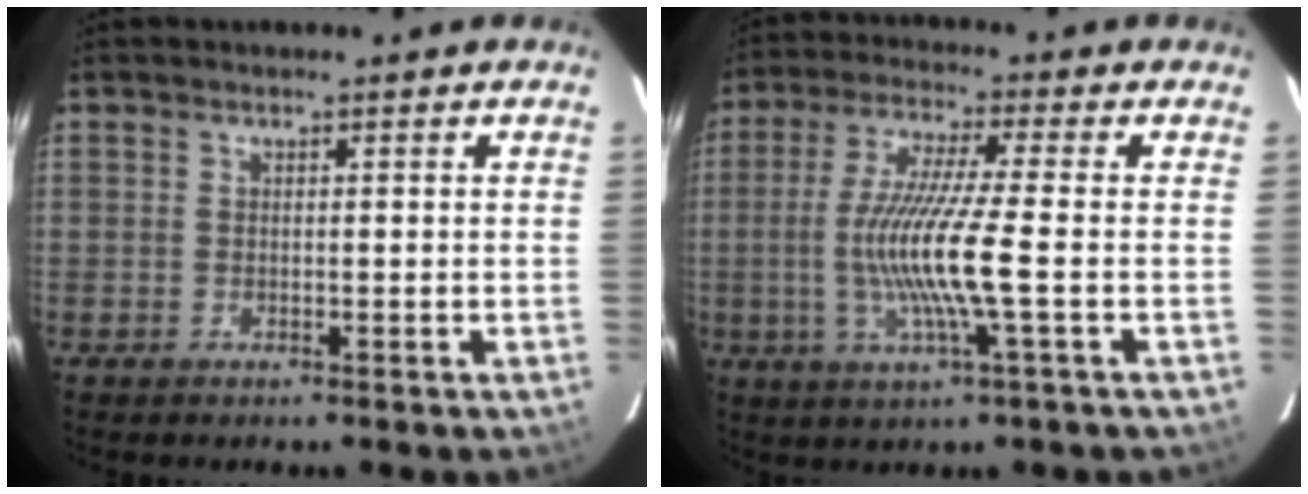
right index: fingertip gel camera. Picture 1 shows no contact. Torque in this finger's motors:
{"motor_torque": [1.47, -0.30, 0.98, 0.21]}